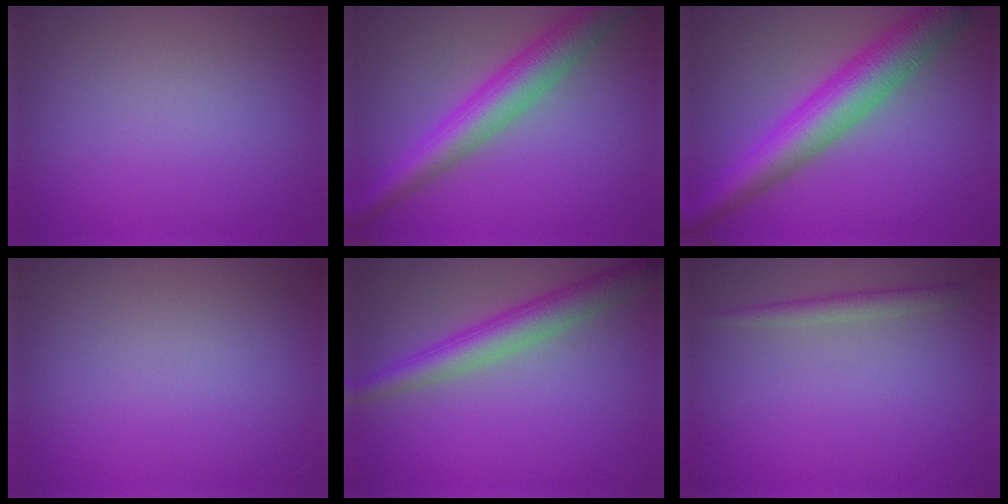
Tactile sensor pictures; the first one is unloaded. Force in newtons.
{"total": 5.9, "press": 5.9, "slide": 0.1}
{"total": 7.2, "press": 7.2, "slide": 0.1}
{"total": 0.0}
{"total": 4.2, "press": 4.2, "slide": 0.1}
{"total": 1.6, "press": 1.6, "slide": 0.0}